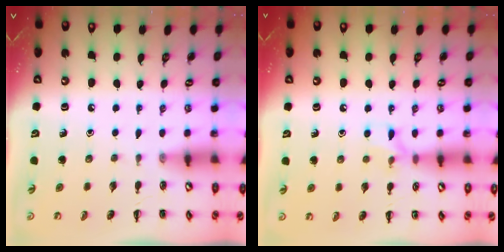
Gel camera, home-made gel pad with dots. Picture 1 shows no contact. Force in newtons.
{"total": 6.5, "press": 6.4, "slide": 1.5}